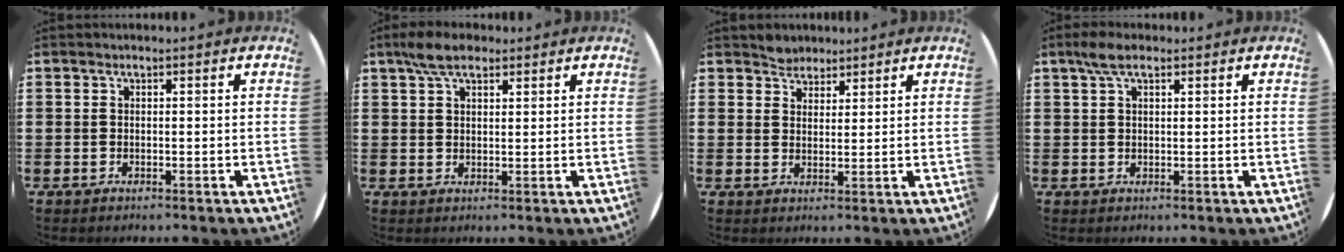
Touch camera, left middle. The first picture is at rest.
{"total": 4.5, "force": [3.3, 1.9, 2.4], "torque": [-0.045, 0.004, 0.059]}
{"total": 2.7, "force": [2.5, 1.0, -0.4], "torque": [0.002, 0.002, 0.049]}
{"total": 3.1, "force": [1.8, 1.3, 2.2], "torque": [-0.047, 0.007, 0.032]}